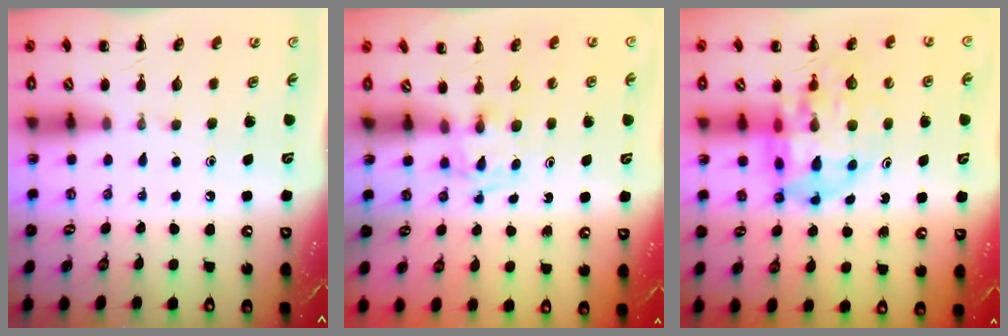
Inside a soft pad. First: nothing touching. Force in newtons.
{"total": 2.7, "press": 2.5, "slide": 1.0}
{"total": 11.2, "press": 10.8, "slide": 3.2}